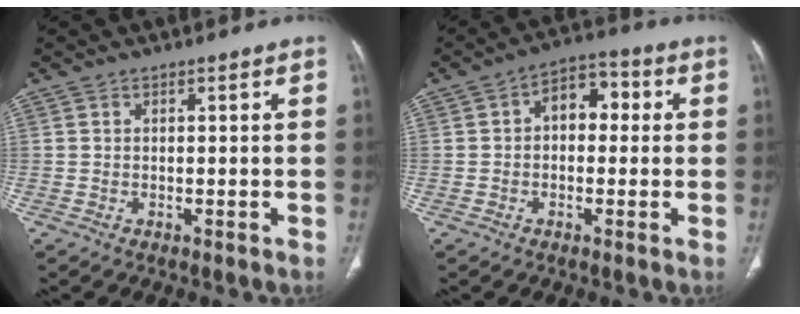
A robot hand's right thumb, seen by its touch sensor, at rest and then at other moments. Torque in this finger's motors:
{"motor_torque": [0.53, 1.51, 0.69, -0.38, 0.03]}